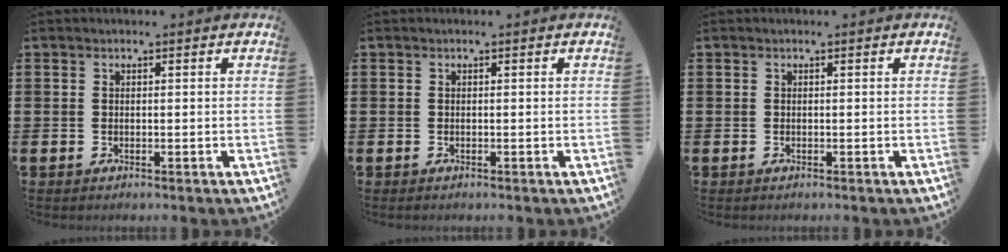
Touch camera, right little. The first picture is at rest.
{"total": 0.0}
{"total": 0.0}